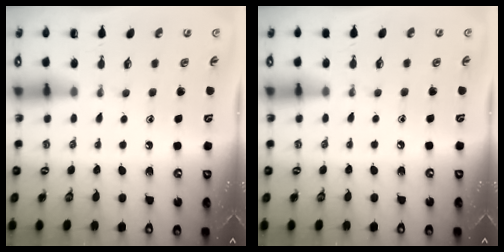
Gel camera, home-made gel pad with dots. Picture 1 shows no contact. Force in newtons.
{"total": 2.5, "press": 2.5, "slide": 0.4}